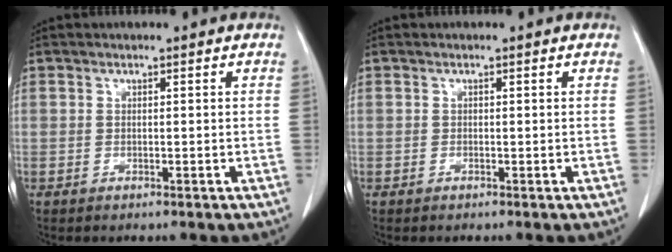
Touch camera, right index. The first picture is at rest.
{"total": 0.0}